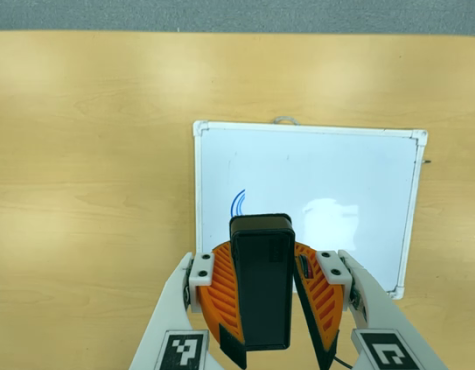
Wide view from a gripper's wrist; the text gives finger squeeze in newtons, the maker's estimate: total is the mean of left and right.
{"total": 10.0, "left": 9.8, "right": 10.2}